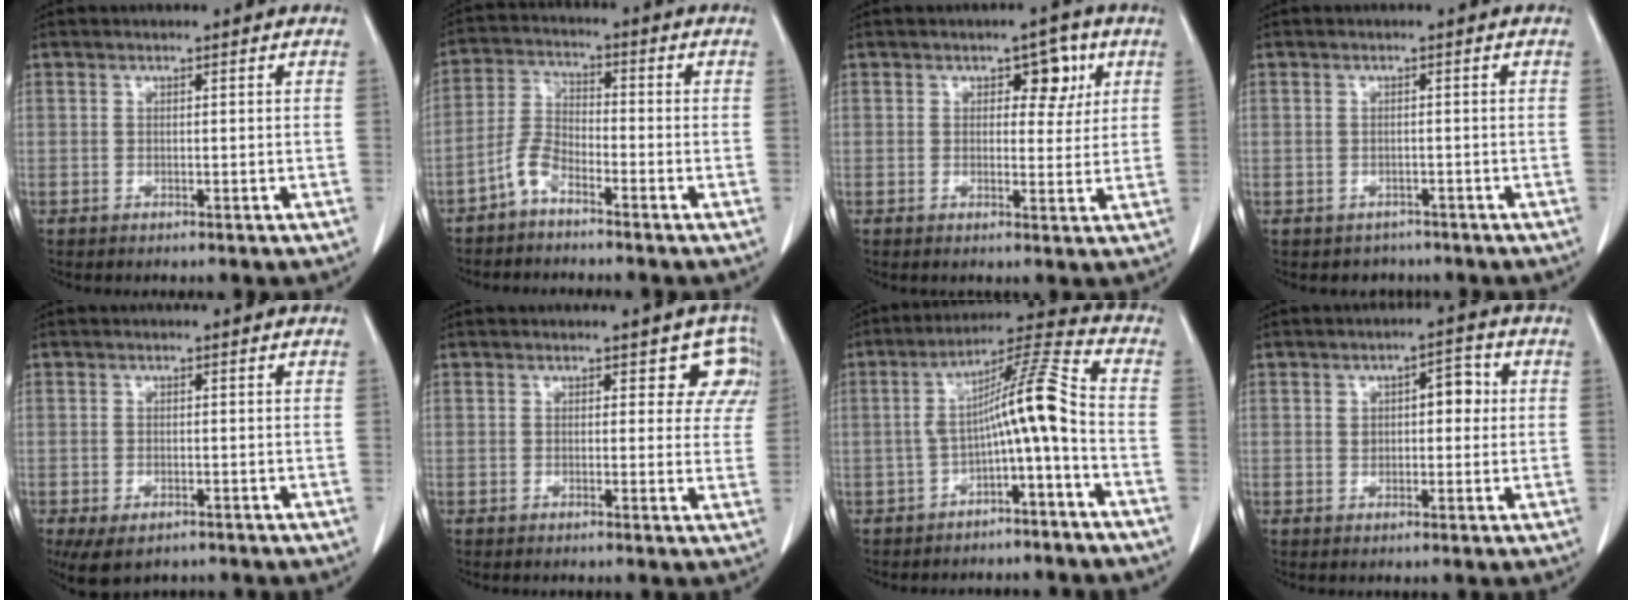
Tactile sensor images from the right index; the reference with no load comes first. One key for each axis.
{"total": 4.6, "fx": -3.4, "fy": 1.6, "fz": 2.6, "tx": -0.063, "ty": 0.004, "tz": -0.077}
{"total": 4.5, "fx": 1.8, "fy": 2.5, "fz": 3.3, "tx": -0.034, "ty": 0.010, "tz": 0.024}
{"total": 2.5, "fx": -1.6, "fy": 1.9, "fz": -0.3, "tx": -0.001, "ty": 0.008, "tz": -0.025}
{"total": 5.6, "fx": -3.7, "fy": 2.8, "fz": 3.2, "tx": -0.058, "ty": -0.011, "tz": -0.056}
{"total": 4.6, "fx": 2.4, "fy": 3.0, "fz": 2.6, "tx": 0.006, "ty": -0.001, "tz": 0.009}
{"total": 9.7, "fx": -2.6, "fy": 0.0, "fz": 9.3, "tx": -0.151, "ty": 0.036, "tz": -0.045}
{"total": 5.3, "fx": 1.1, "fy": 2.7, "fz": 4.4, "tx": -0.065, "ty": 0.023, "tz": 0.020}